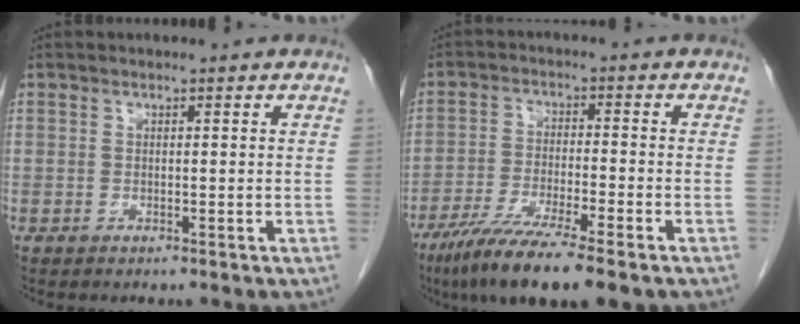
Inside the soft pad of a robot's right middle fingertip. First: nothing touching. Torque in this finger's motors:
{"motor_torque": [0.94, -0.90, 0.21, 0.12]}